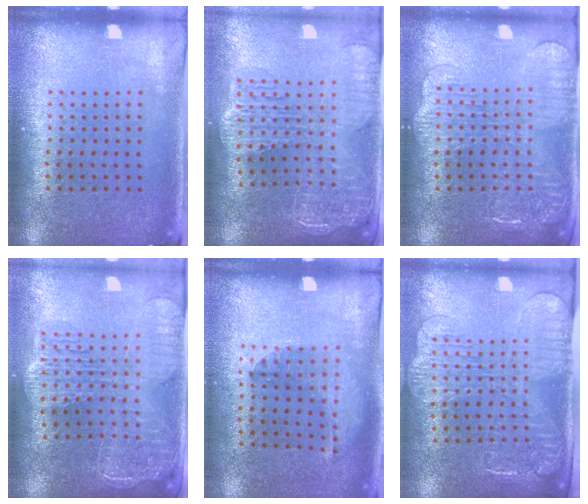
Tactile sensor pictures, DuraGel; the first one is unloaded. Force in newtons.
{"total": 2.8, "press": 2.3, "slide": 1.5}
{"total": 2.1, "press": 1.9, "slide": 0.9}
{"total": 2.7, "press": 2.3, "slide": 1.4}
{"total": 1.2, "press": 1.0, "slide": 0.7}
{"total": 2.5, "press": 2.1, "slide": 1.4}